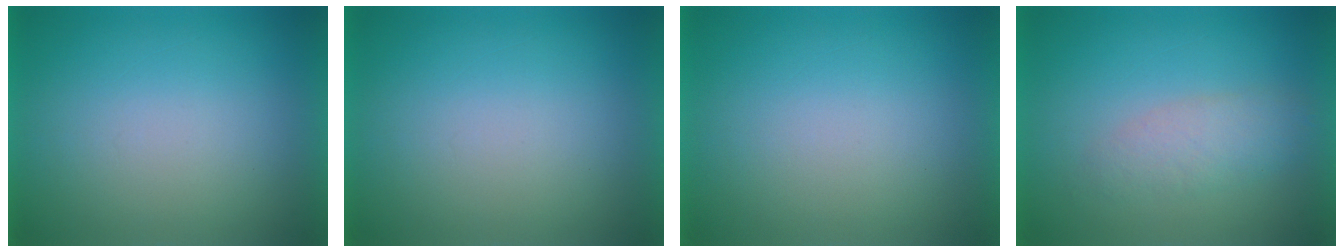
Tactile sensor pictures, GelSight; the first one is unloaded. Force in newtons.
{"total": 0.0}
{"total": 0.0}
{"total": 2.9}